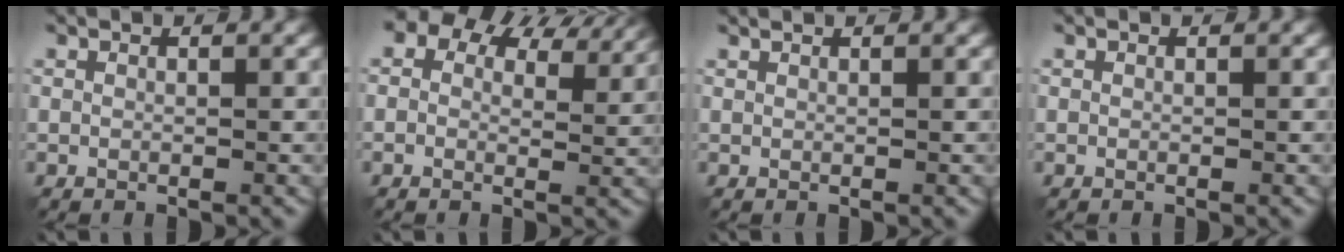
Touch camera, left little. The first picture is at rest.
{"total": 10.1, "force": [6.7, 5.6, 5.0], "torque": [-0.071, 0.004, 0.087]}
{"total": 0.8, "force": [0.6, 0.2, 0.4], "torque": [-0.003, 0.001, 0.003]}
{"total": 0.0}